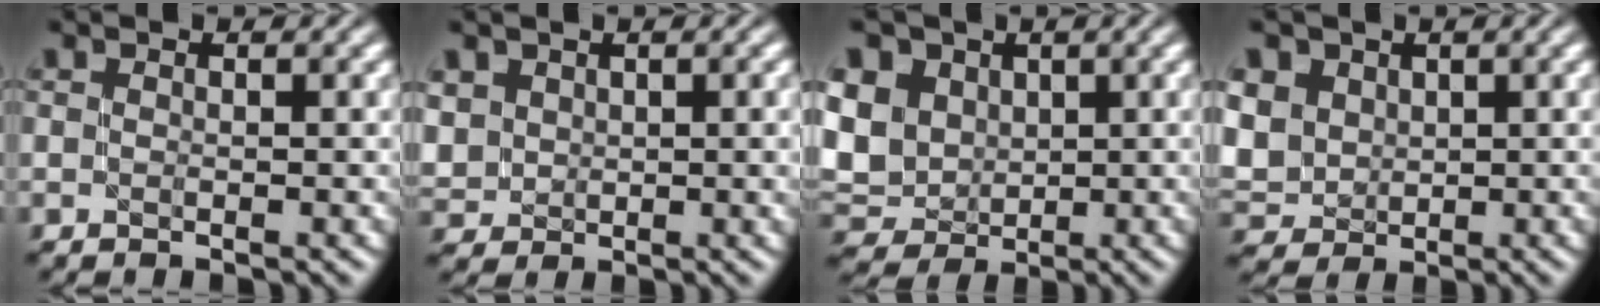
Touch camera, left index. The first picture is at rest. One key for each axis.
{"total": 4.4, "fx": 1.4, "fy": 3.4, "fz": 2.5, "tx": -0.065, "ty": 0.003, "tz": 0.029}
{"total": 10.1, "fx": 2.4, "fy": 8.1, "fz": 5.5, "tx": -0.120, "ty": 0.027, "tz": 0.025}
{"total": 6.5, "fx": 1.7, "fy": 5.4, "fz": 3.2, "tx": -0.097, "ty": 0.025, "tz": 0.026}